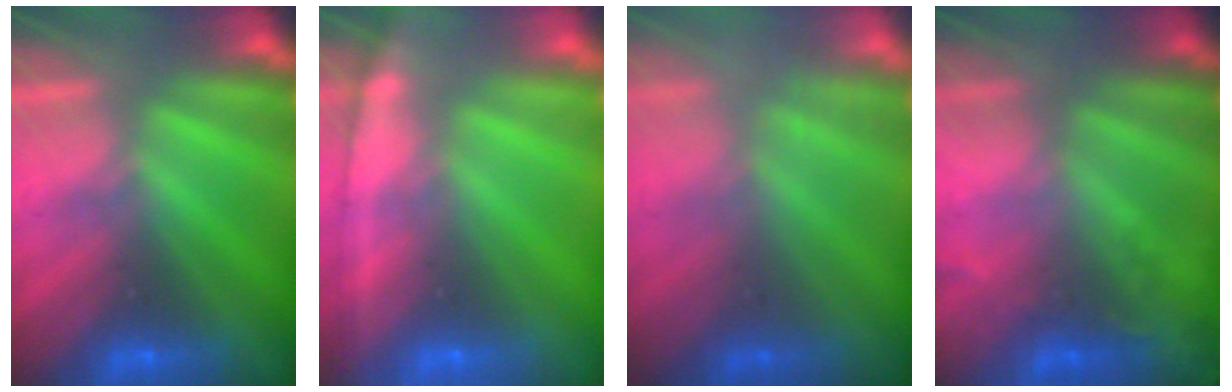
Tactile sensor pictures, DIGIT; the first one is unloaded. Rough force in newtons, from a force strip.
{"total": 1.6}
{"total": 2.4}
{"total": 2.3}